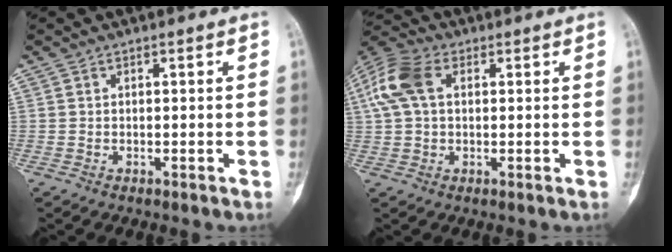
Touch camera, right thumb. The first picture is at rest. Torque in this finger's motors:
{"motor_torque": [-0.63, 1.36, 1.07, 0.17, 0.10]}